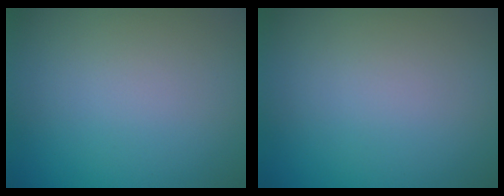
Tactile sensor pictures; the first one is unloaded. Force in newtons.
{"total": 0.0}